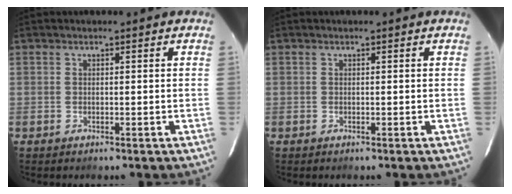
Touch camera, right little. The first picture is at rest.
{"total": 0.0}